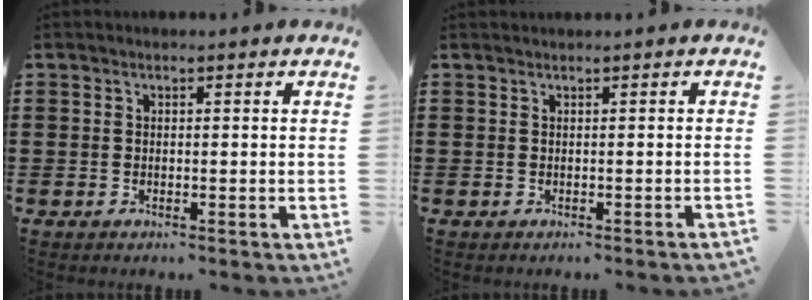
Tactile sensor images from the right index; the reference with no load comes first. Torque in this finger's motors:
{"motor_torque": [0.52, -0.45, 0.09, 0.01]}